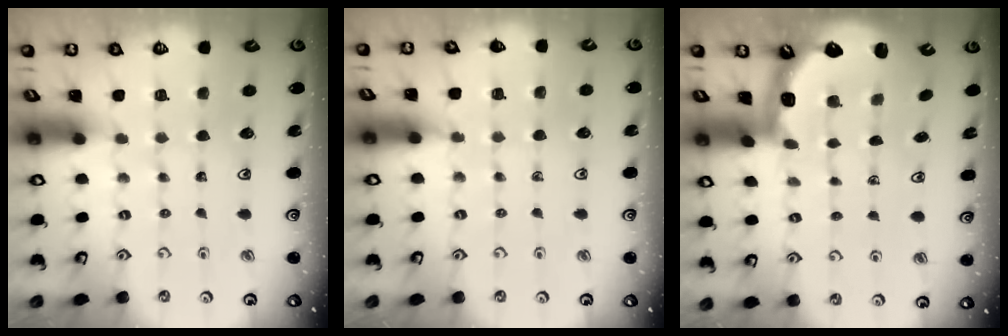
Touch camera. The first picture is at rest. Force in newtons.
{"total": 2.9, "press": 2.8, "slide": 0.5}
{"total": 2.6, "press": 2.4, "slide": 1.1}